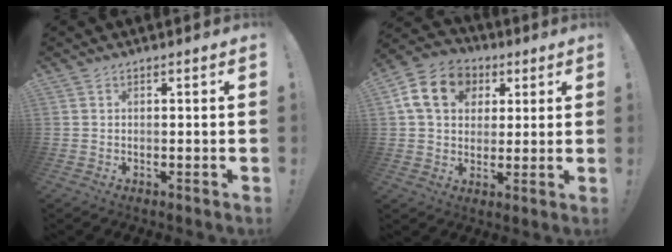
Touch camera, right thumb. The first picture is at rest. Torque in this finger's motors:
{"motor_torque": [0.50, 1.11, 1.15, -0.09, 0.09]}